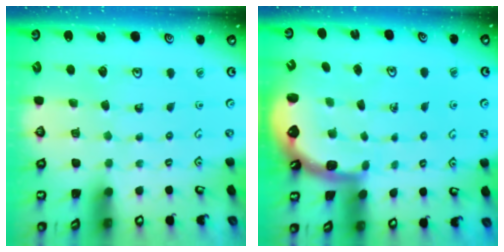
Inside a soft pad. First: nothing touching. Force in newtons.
{"total": 1.4, "press": 1.4, "slide": 0.1}